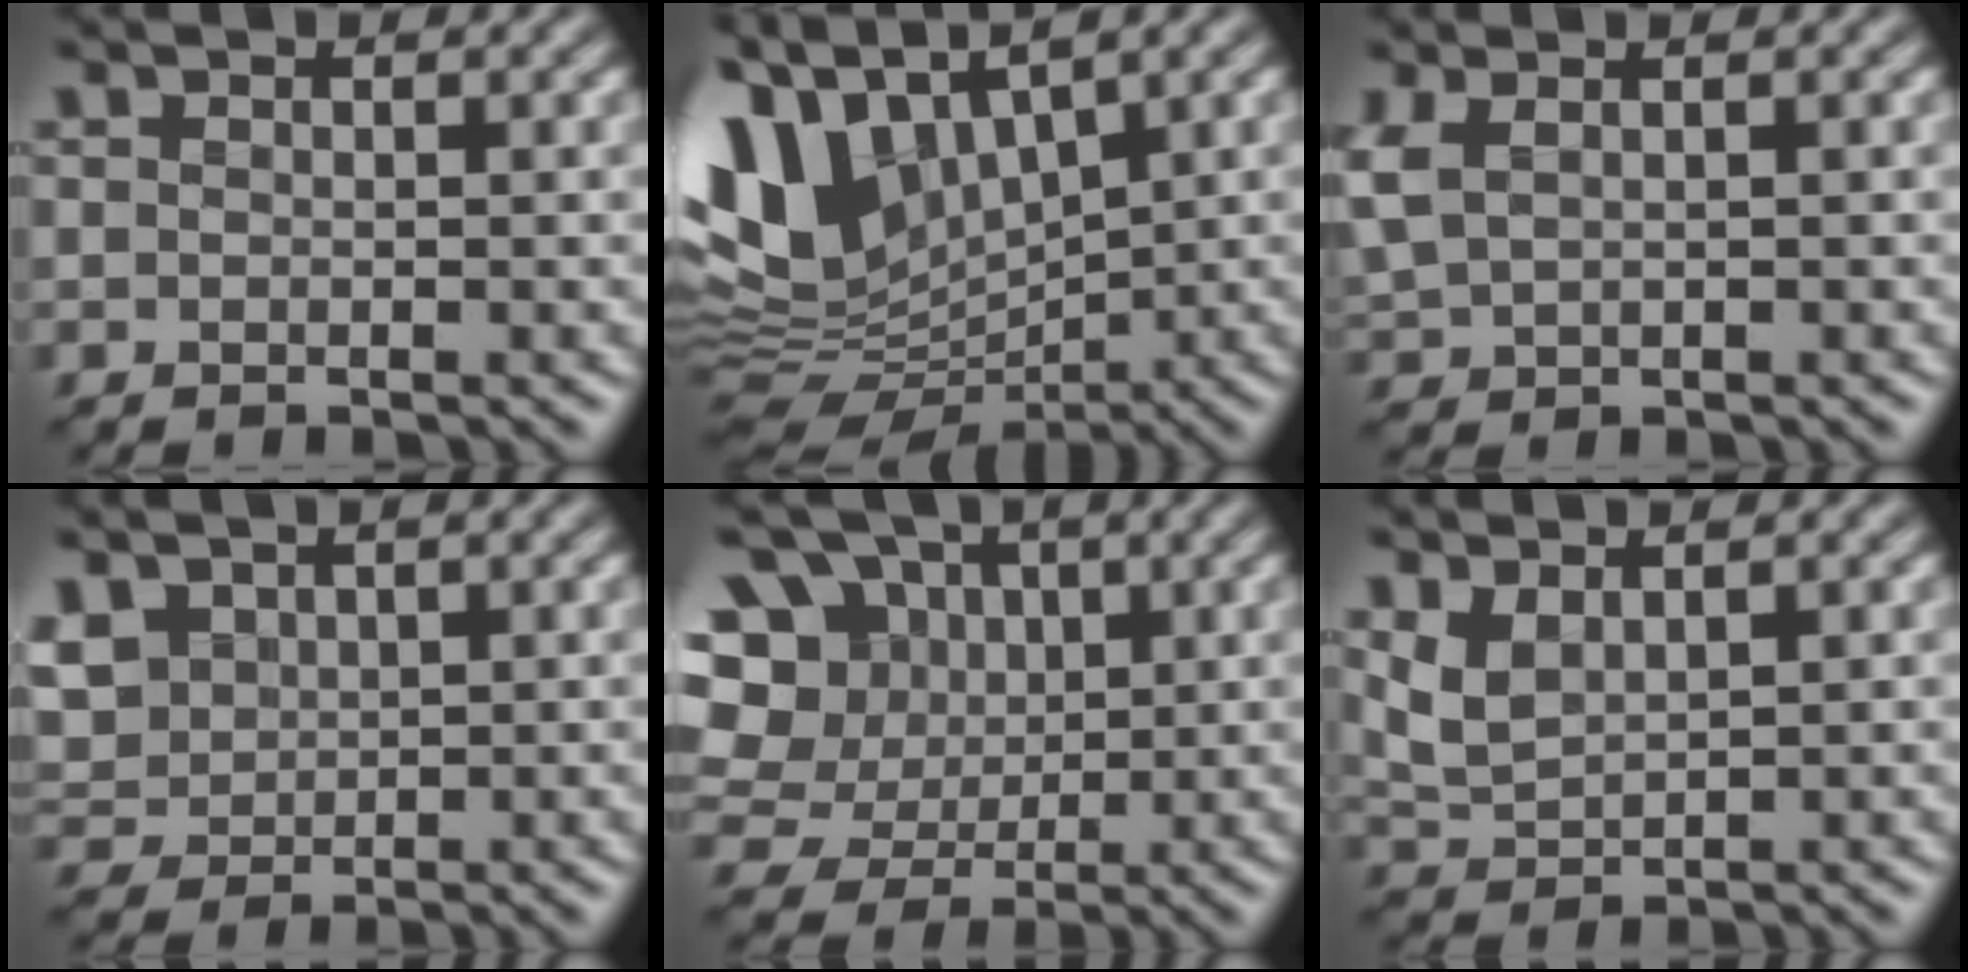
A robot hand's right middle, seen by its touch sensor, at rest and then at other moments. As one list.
[{"total": 9.1, "force": [2.5, 5.8, 6.6], "torque": [-0.153, 0.001, 0.043]}, {"total": 2.9, "force": [0.5, 1.8, 2.2], "torque": [-0.068, 0.004, 0.017]}, {"total": 5.0, "force": [1.7, 3.8, 2.9], "torque": [-0.089, 0.022, 0.048]}, {"total": 13.8, "force": [3.2, 11.8, 6.6], "torque": [-0.156, 0.042, 0.038]}, {"total": 2.2, "force": [1.0, 1.1, 1.7], "torque": [-0.043, -0.001, 0.024]}]